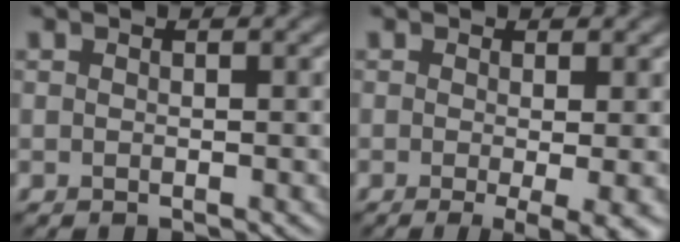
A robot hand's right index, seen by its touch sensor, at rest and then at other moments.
{"total": 4.7, "force": [-1.2, 0.9, 4.4], "torque": [-0.062, -0.016, -0.013]}